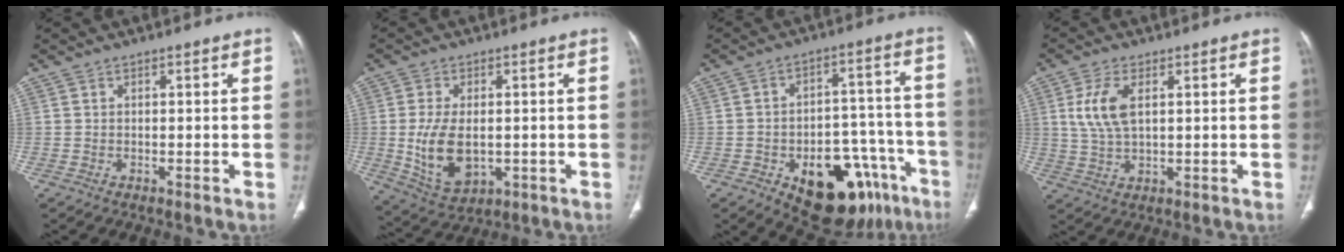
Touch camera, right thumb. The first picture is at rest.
{"total": 10.7, "force": [-0.8, 6.4, 8.6], "torque": [-0.157, -0.009, 0.002]}
{"total": 21.2, "force": [-10.9, 11.6, 14.1], "torque": [-0.123, 0.074, -0.141]}
{"total": 7.6, "force": [1.7, 3.9, 6.3], "torque": [-0.140, -0.001, 0.037]}